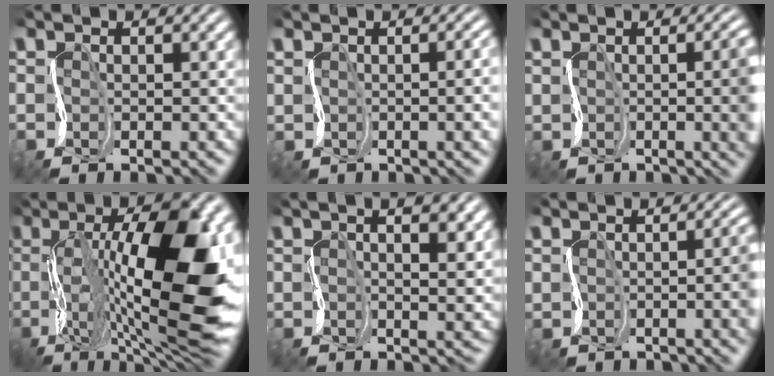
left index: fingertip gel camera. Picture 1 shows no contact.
{"total": 3.7, "force": [0.4, 1.8, 3.2], "torque": [-0.013, 0.003, 0.014]}
{"total": 3.5, "force": [0.7, 0.9, 3.3], "torque": [-0.029, -0.003, 0.020]}
{"total": 14.2, "force": [0.7, 6.0, 12.8], "torque": [-0.223, 0.015, 0.012]}
{"total": 4.6, "force": [2.6, 1.3, 3.6], "torque": [-0.044, 0.017, 0.031]}
{"total": 2.1, "force": [0.4, 0.2, 2.1], "torque": [-0.027, -0.004, 0.017]}